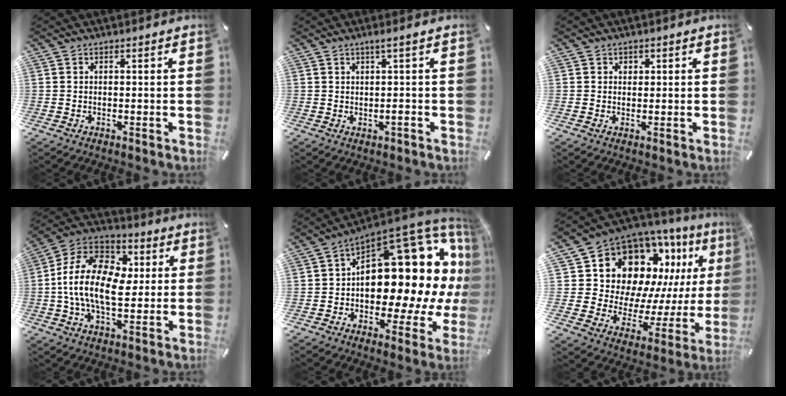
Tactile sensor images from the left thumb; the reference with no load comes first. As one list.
[{"total": 3.2, "force": [0.5, 0.3, 3.1], "torque": [-0.058, 0.001, 0.007]}, {"total": 1.3, "force": [0.5, 1.2, 0.2], "torque": [0.003, 0.000, 0.007]}, {"total": 17.9, "force": [-0.4, 11.9, 13.3], "torque": [-0.273, 0.005, -0.011]}, {"total": 23.2, "force": [4.9, 13.3, 18.4], "torque": [-0.226, -0.074, 0.090]}, {"total": 16.8, "force": [9.4, 11.8, 7.4], "torque": [-0.114, -0.093, 0.180]}]